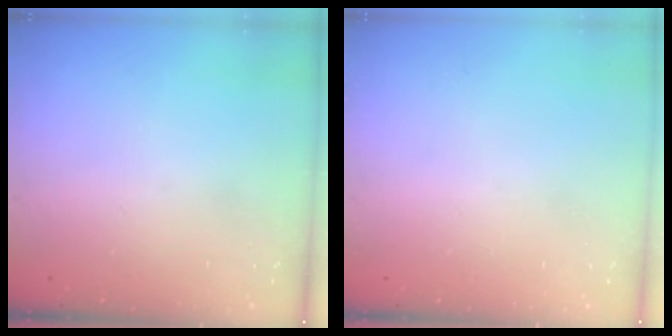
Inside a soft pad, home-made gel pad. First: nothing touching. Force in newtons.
{"total": 0.0}